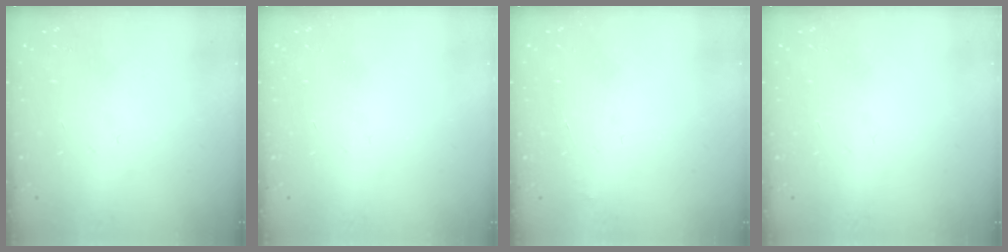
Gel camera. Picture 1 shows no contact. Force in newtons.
{"total": 0.0}
{"total": 4.0, "press": 4.0, "slide": 0.2}
{"total": 0.0}